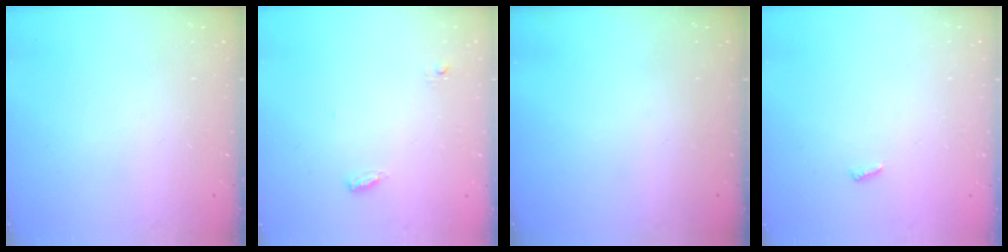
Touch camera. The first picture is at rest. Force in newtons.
{"total": 3.7, "press": 3.5, "slide": 1.2}
{"total": 0.0}
{"total": 3.5, "press": 3.5, "slide": 0.3}